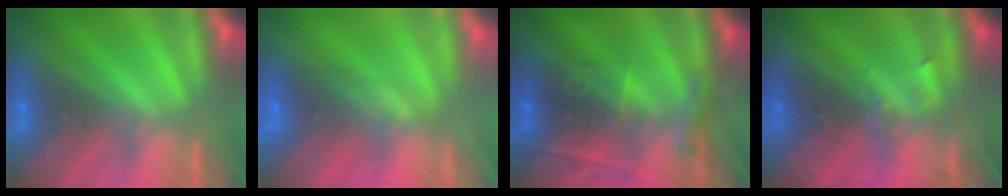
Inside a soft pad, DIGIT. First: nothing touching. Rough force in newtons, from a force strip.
{"total": 1.6}
{"total": 2.9}
{"total": 3.1}